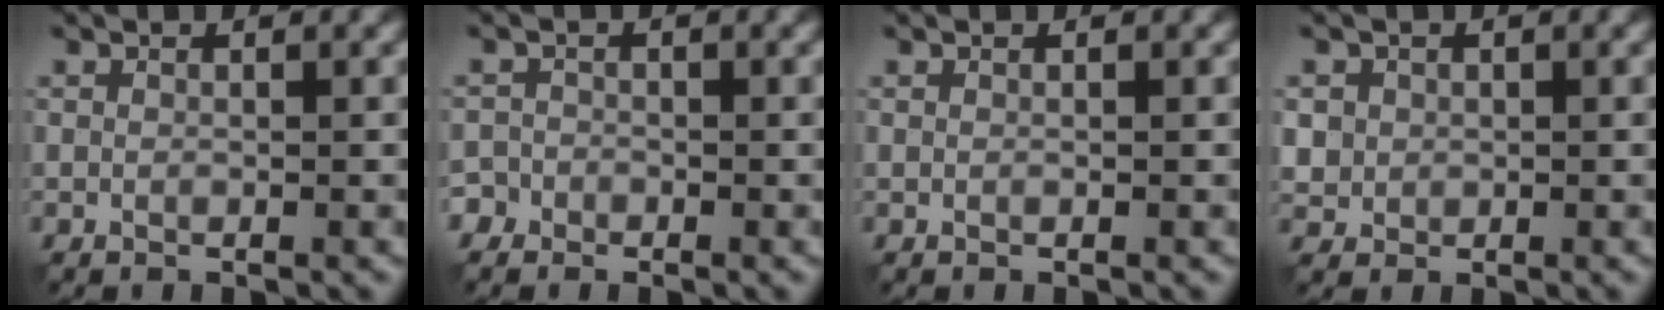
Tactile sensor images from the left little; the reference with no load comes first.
{"total": 2.2, "force": [-1.7, 1.5, 0.0], "torque": [0.012, 0.004, -0.030]}
{"total": 0.0}
{"total": 1.8, "force": [0.2, 1.8, 0.3], "torque": [-0.008, -0.001, 0.018]}